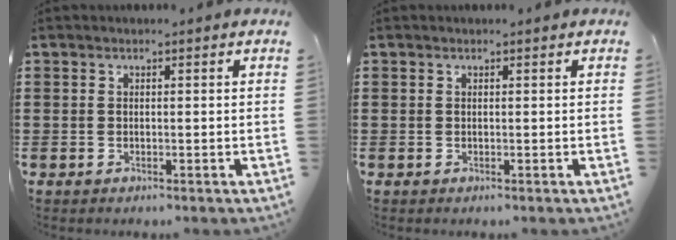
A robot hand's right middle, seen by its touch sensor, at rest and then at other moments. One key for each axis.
{"total": 0.0}